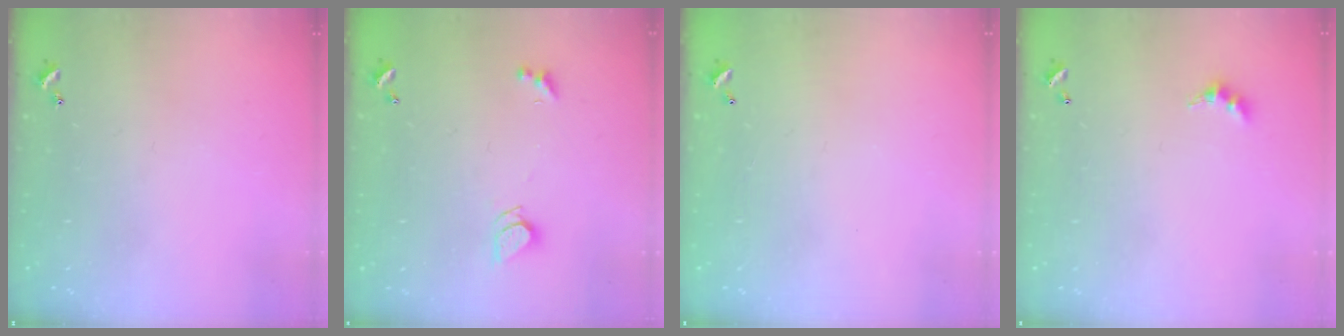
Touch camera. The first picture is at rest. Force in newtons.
{"total": 2.3, "press": 2.3, "slide": 0.2}
{"total": 2.8, "press": 2.8, "slide": 0.1}
{"total": 3.9, "press": 3.8, "slide": 0.5}